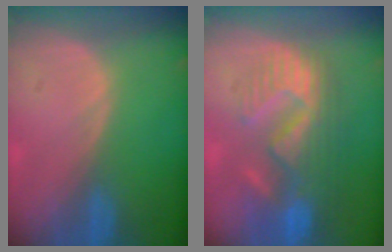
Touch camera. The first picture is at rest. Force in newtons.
{"total": 11.1, "press": 9.8, "slide": 5.2}